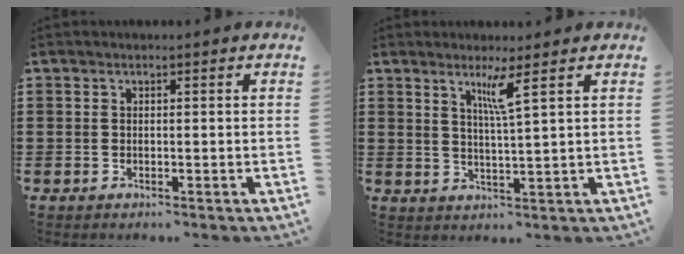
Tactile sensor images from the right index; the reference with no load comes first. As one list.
[{"total": 3.9, "force": [2.2, -0.6, 3.1], "torque": [-0.059, -0.009, 0.034]}]